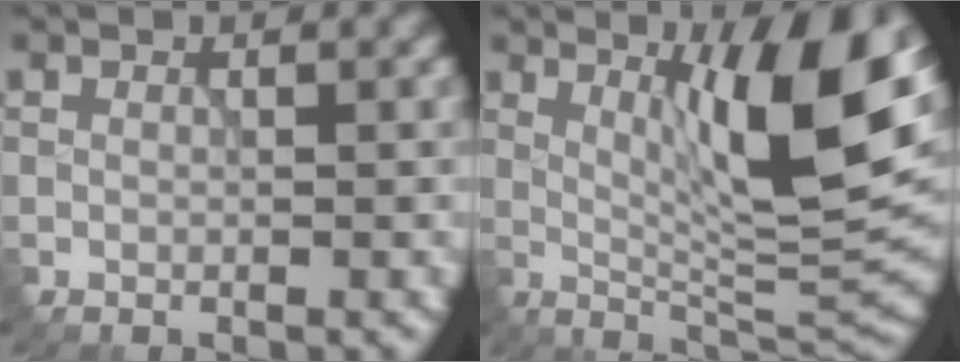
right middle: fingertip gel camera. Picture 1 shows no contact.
{"total": 10.9, "force": [3.4, 2.0, 10.2], "torque": [-0.150, -0.007, 0.061]}